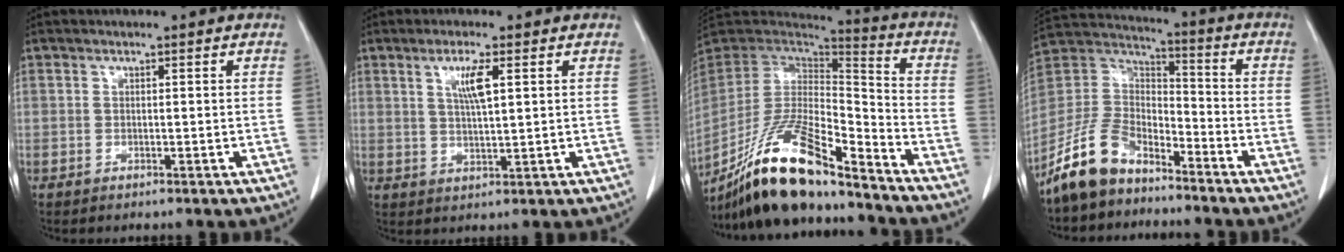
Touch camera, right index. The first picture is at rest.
{"total": 4.5, "force": [1.7, 0.3, 4.1], "torque": [-0.079, -0.002, 0.033]}
{"total": 19.2, "force": [-15.0, 3.4, 11.4], "torque": [-0.233, -0.007, -0.278]}
{"total": 11.4, "force": [-8.8, 5.2, 4.9], "torque": [-0.115, 0.020, -0.179]}